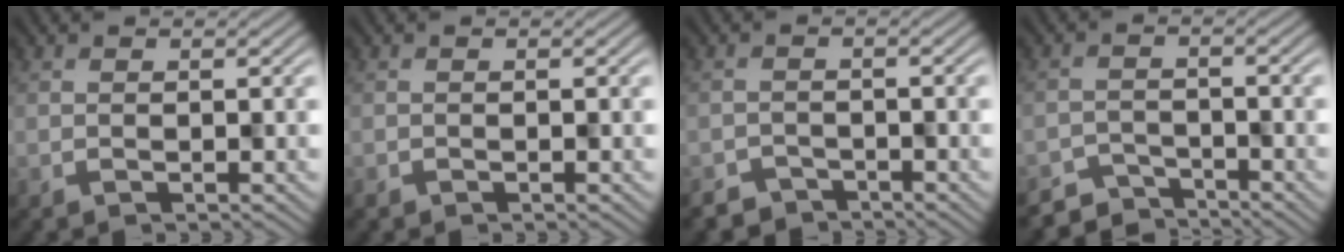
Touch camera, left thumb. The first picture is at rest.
{"total": 0.6, "force": [-0.5, 0.2, -0.2], "torque": [0.003, -0.004, -0.008]}
{"total": 2.9, "force": [-2.7, 1.0, -0.4], "torque": [0.011, -0.004, -0.043]}
{"total": 3.8, "force": [-3.6, 1.2, 0.1], "torque": [0.001, -0.008, -0.061]}